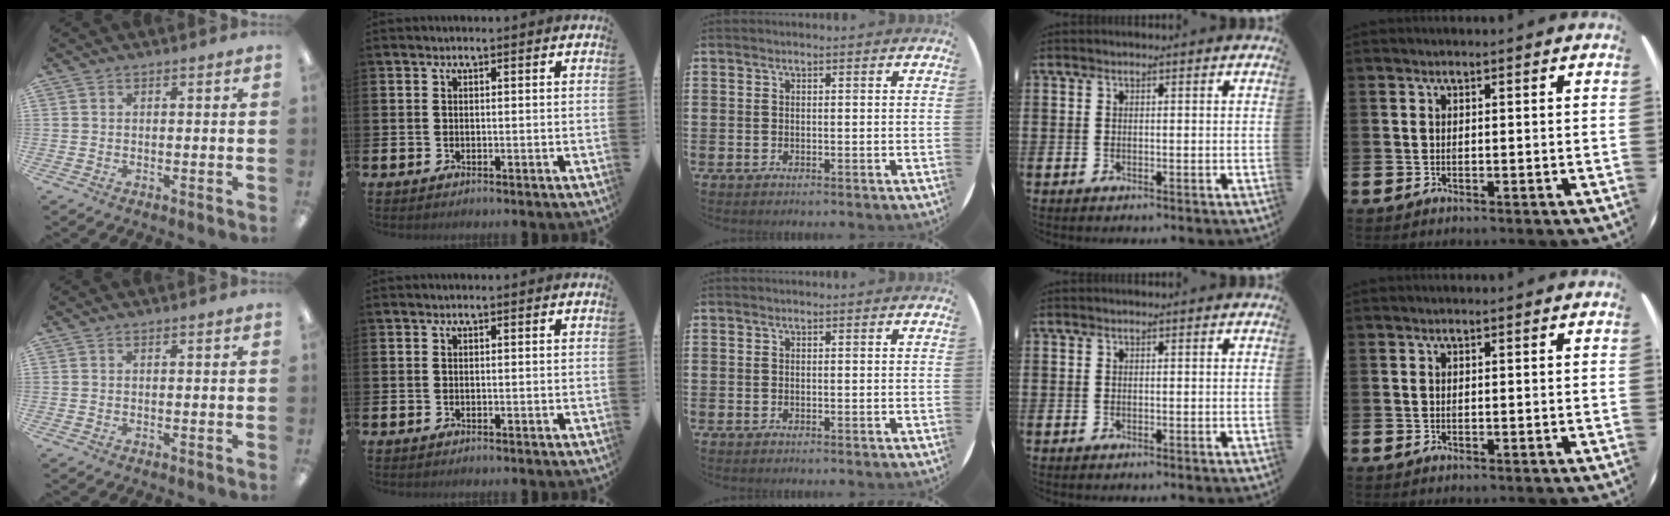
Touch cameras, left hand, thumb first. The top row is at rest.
{}